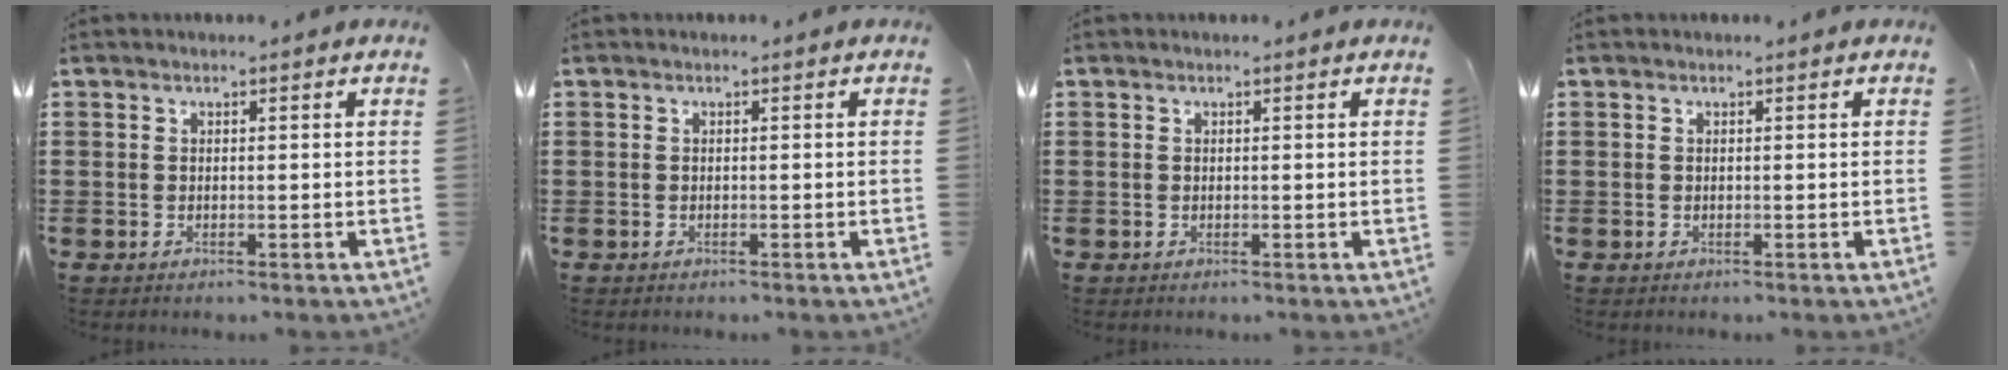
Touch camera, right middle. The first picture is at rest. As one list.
[{"total": 0.0}, {"total": 0.0}, {"total": 0.0}]